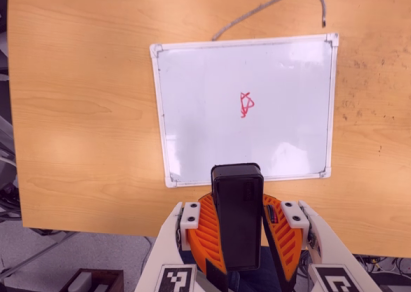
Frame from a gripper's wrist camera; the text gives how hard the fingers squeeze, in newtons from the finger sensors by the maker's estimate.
{"total": 10.8, "left": 10.5, "right": 11.0}